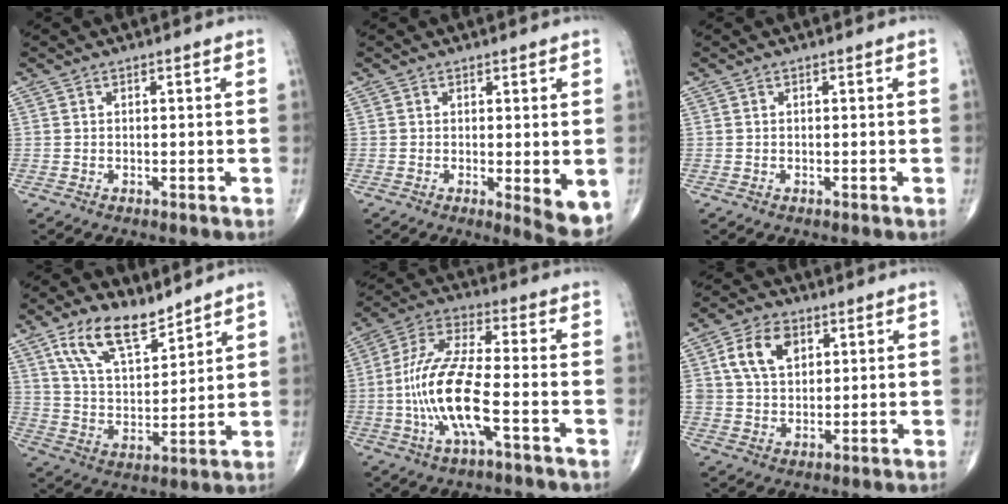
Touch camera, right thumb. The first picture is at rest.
{"total": 5.8, "force": [-0.7, 1.6, 5.5], "torque": [-0.074, -0.018, -0.007]}
{"total": 0.0}
{"total": 12.7, "force": [8.6, 5.5, 7.5], "torque": [-0.118, -0.049, 0.169]}
{"total": 14.5, "force": [-3.6, 4.0, 13.5], "torque": [-0.292, 0.030, -0.072]}
{"total": 9.4, "force": [3.4, 6.4, 6.0], "torque": [-0.092, -0.004, 0.061]}